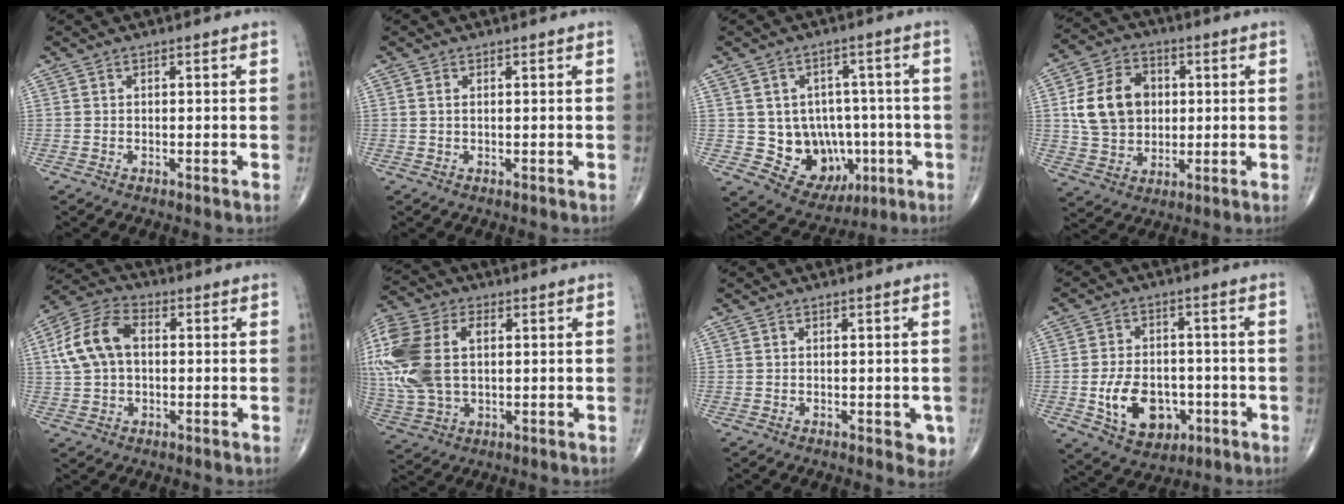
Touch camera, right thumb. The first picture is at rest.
{"total": 0.5, "force": [0.1, 0.2, 0.5], "torque": [-0.012, 0.001, 0.003]}
{"total": 12.7, "force": [-2.2, 10.7, 6.5], "torque": [-0.044, 0.021, -0.009]}
{"total": 13.5, "force": [1.9, 10.6, 8.1], "torque": [-0.119, 0.007, 0.035]}
{"total": 11.1, "force": [1.4, 7.2, 8.3], "torque": [-0.167, 0.029, 0.020]}
{"total": 19.6, "force": [2.4, 12.3, 15.1], "torque": [-0.373, 0.007, 0.046]}
{"total": 3.0, "force": [-0.6, 1.8, 2.3], "torque": [-0.007, -0.001, -0.005]}
{"total": 12.3, "force": [-3.5, 8.1, 8.5], "torque": [-0.132, 0.012, -0.051]}